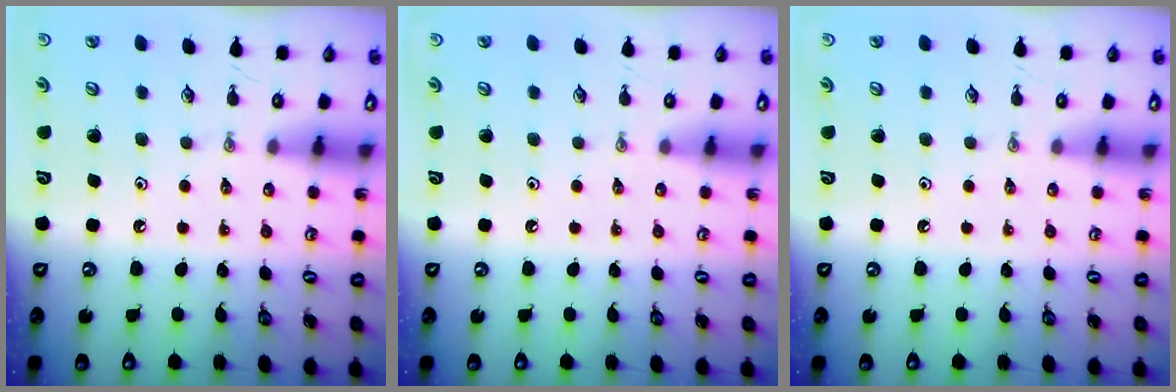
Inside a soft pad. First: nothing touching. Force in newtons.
{"total": 0.0}
{"total": 0.0}